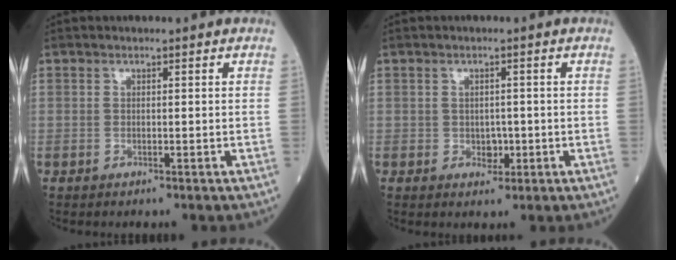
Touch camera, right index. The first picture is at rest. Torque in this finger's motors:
{"motor_torque": [0.46, -0.03, 0.19, 0.03]}